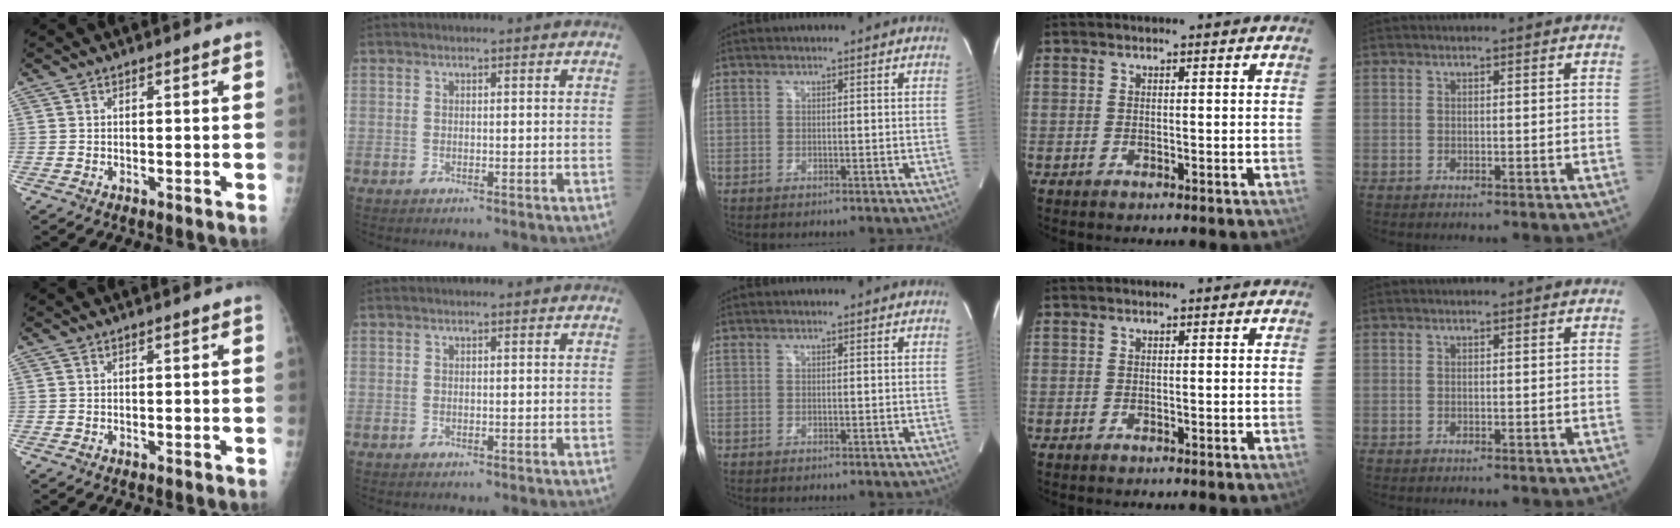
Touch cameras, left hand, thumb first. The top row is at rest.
{}